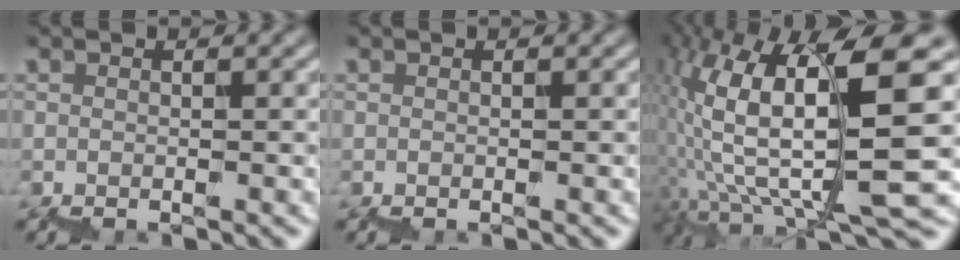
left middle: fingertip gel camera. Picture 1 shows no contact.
{"total": 0.0}
{"total": 13.1, "force": [3.6, 4.0, 11.9], "torque": [-0.237, 0.025, 0.086]}